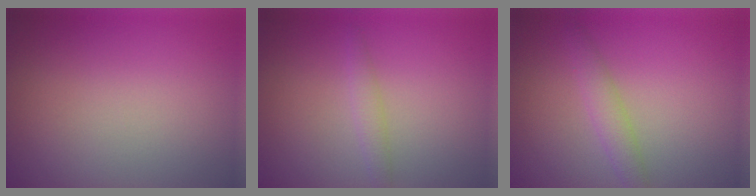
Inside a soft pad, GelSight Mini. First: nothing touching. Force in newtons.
{"total": 1.4, "press": 1.4, "slide": 0.0}
{"total": 2.2, "press": 2.2, "slide": 0.2}